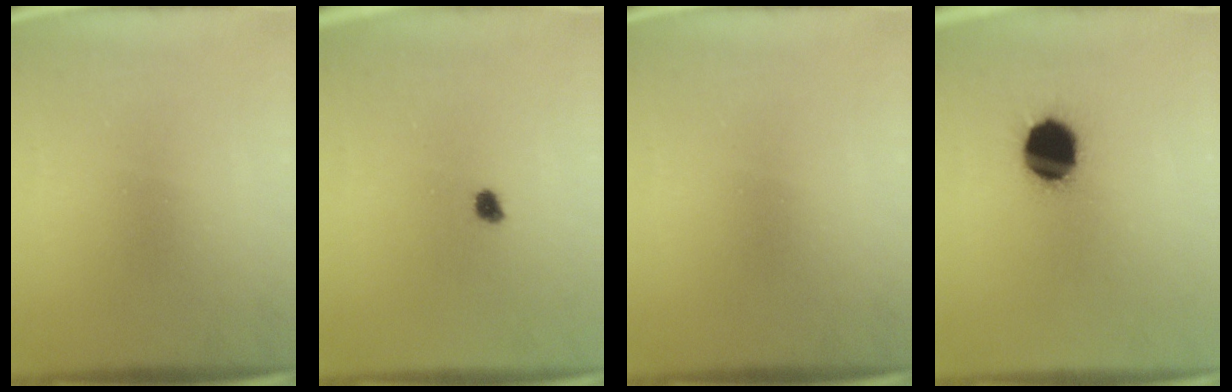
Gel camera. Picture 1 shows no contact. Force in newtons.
{"total": 1.8}
{"total": 0.0}
{"total": 14.7}